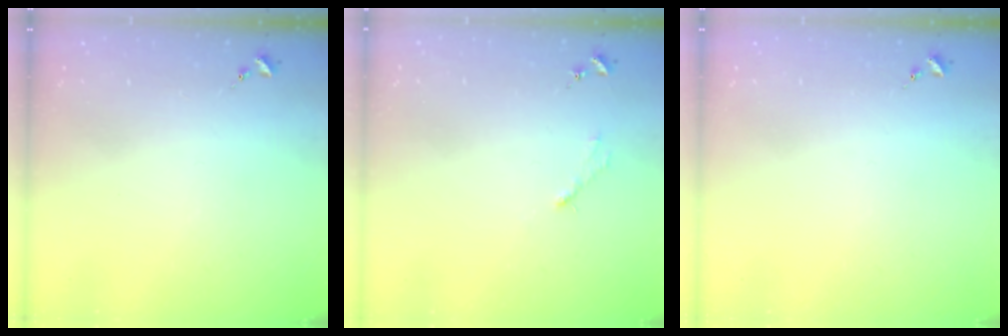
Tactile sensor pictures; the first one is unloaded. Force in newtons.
{"total": 2.6, "press": 2.6, "slide": 0.3}
{"total": 0.0}